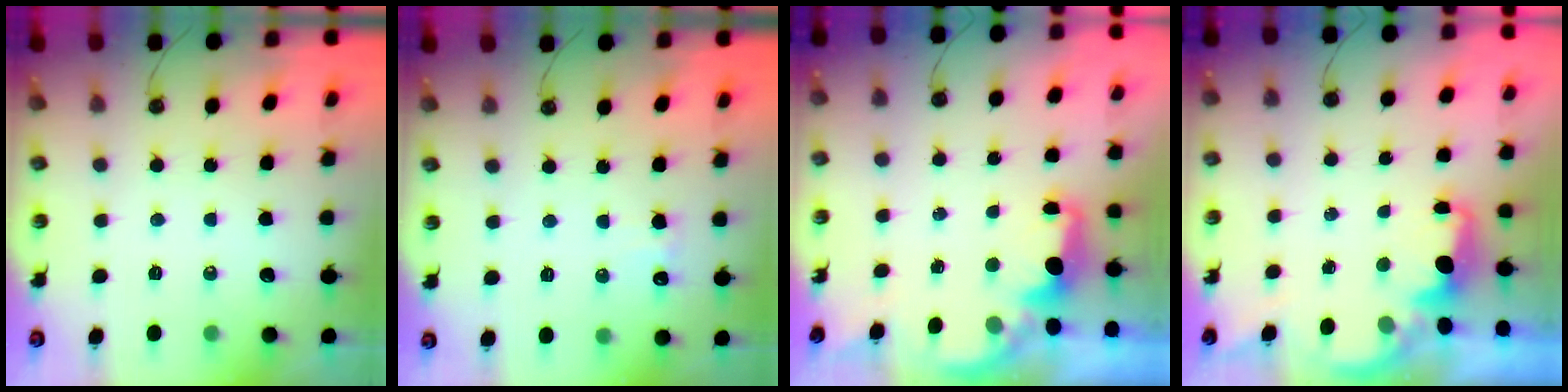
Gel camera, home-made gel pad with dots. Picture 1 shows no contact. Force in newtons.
{"total": 6.1, "press": 6.0, "slide": 1.2}
{"total": 2.3, "press": 2.2, "slide": 0.8}
{"total": 1.9, "press": 1.8, "slide": 0.7}